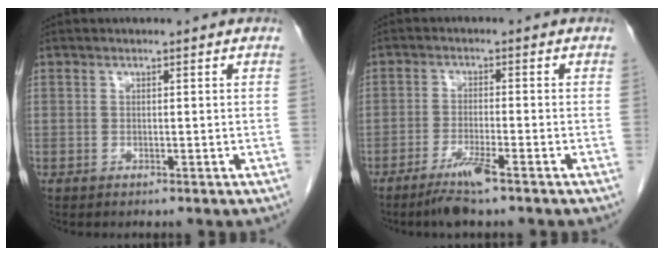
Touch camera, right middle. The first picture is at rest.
{"total": 4.9, "force": [-3.3, -0.1, 3.5], "torque": [-0.072, -0.011, -0.064]}